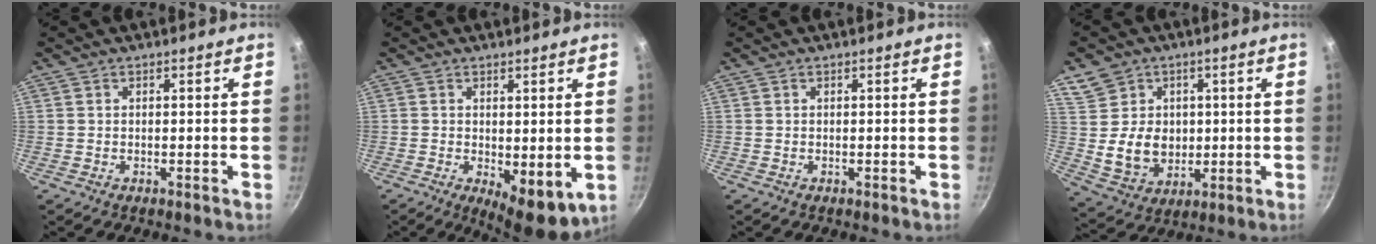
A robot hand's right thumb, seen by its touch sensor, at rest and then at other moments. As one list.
[{"total": 7.5, "force": [-0.5, 3.2, 6.8], "torque": [-0.080, -0.016, 0.002]}, {"total": 0.0}, {"total": 10.7, "force": [2.1, 9.3, 4.7], "torque": [-0.056, -0.017, 0.052]}]